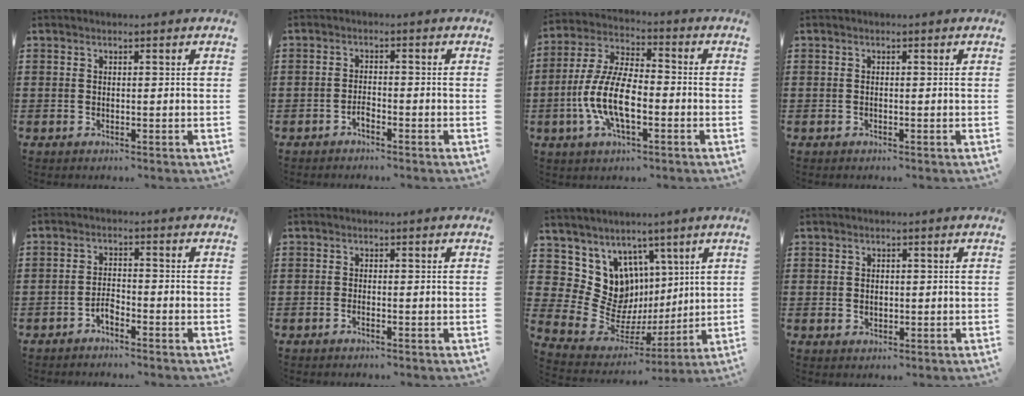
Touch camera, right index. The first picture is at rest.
{"total": 1.5, "force": [-1.3, 0.4, 0.7], "torque": [-0.018, -0.001, -0.024]}
{"total": 10.5, "force": [-3.0, 4.2, 9.1], "torque": [-0.220, -0.012, -0.064]}
{"total": 0.0}
{"total": 2.2, "force": [-1.8, 0.7, 1.1], "torque": [-0.025, 0.005, -0.036]}
{"total": 0.7, "force": [-0.6, 0.0, 0.3], "torque": [-0.008, -0.003, -0.012]}
{"total": 11.5, "force": [3.6, 10.6, 2.9], "torque": [-0.088, -0.042, 0.083]}
{"total": 1.1, "force": [0.3, 0.9, 0.6], "torque": [-0.013, 0.006, 0.005]}